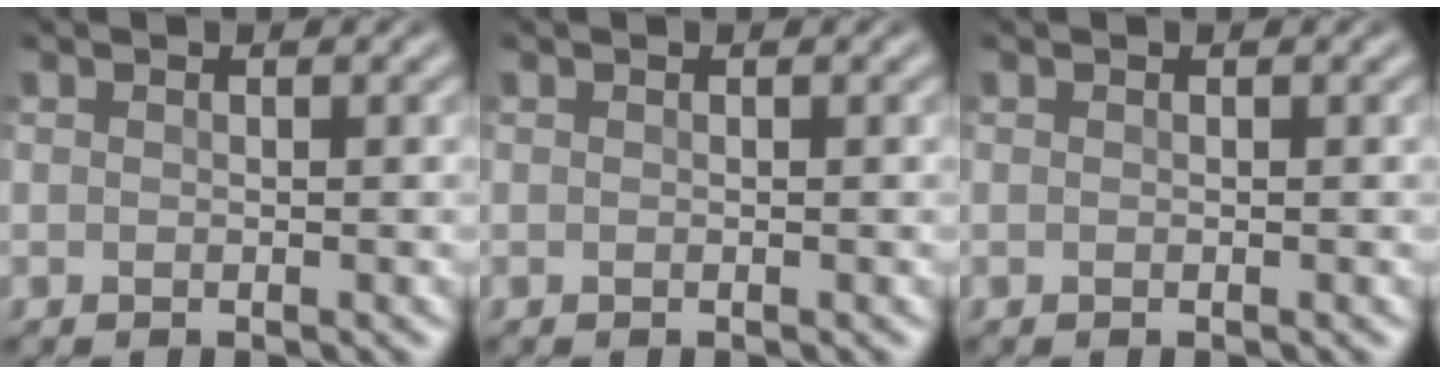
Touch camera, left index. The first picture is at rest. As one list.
[{"total": 0.0}, {"total": 0.0}]